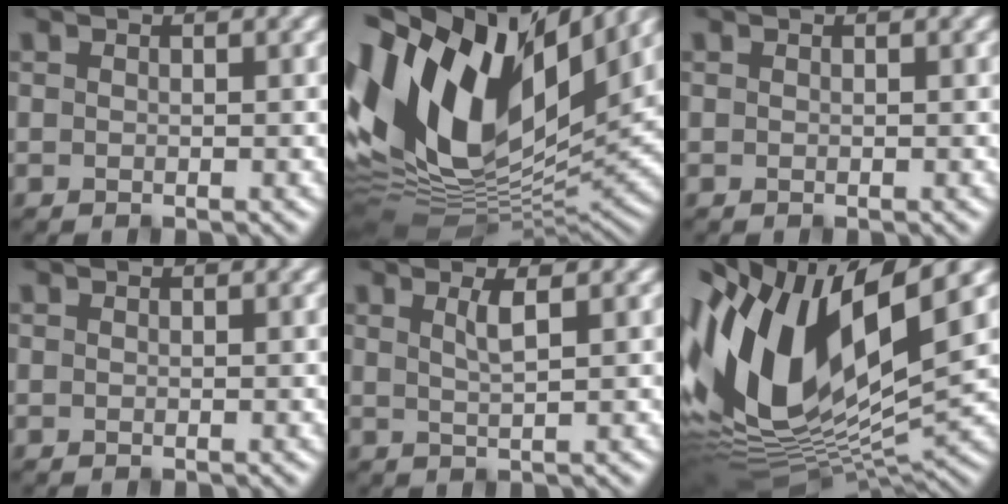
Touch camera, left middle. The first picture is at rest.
{"total": 17.6, "force": [6.8, 9.7, 13.0], "torque": [-0.280, 0.026, 0.106]}
{"total": 0.0}
{"total": 0.0}
{"total": 1.7, "force": [0.7, 0.4, 1.5], "torque": [-0.021, 0.002, 0.008]}
{"total": 17.1, "force": [2.9, 6.9, 15.4], "torque": [-0.309, -0.005, 0.049]}